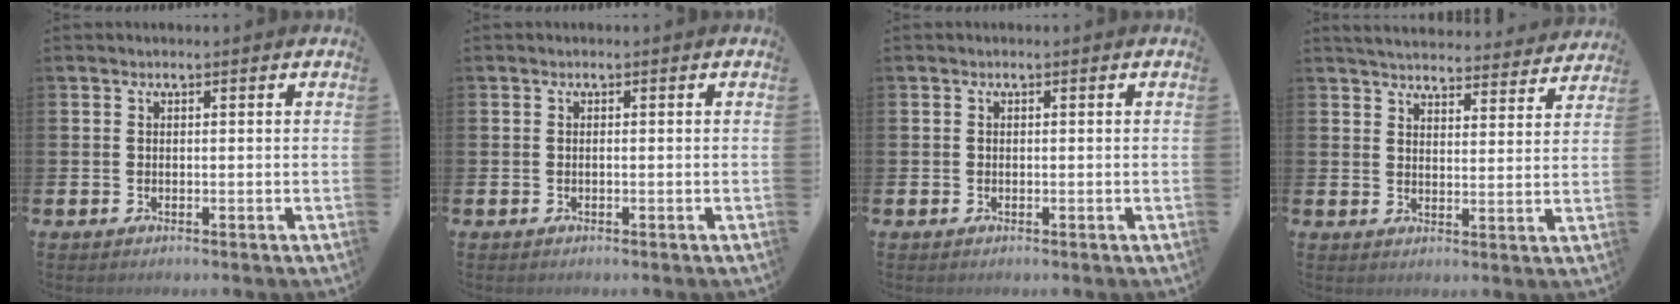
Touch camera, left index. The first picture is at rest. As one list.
[{"total": 0.0}, {"total": 0.0}, {"total": 4.7, "force": [4.6, 0.6, 0.5], "torque": [-0.024, -0.032, 0.081]}]